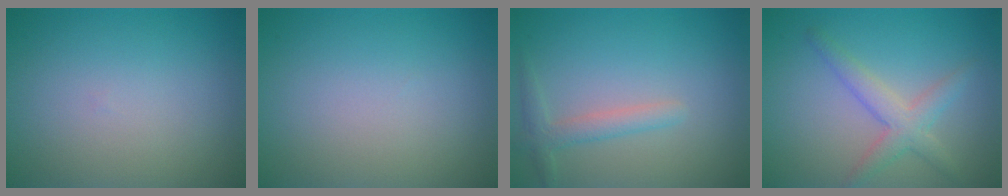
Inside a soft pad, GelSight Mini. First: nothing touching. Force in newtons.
{"total": 0.0}
{"total": 2.0, "press": 2.0, "slide": 0.1}
{"total": 3.0, "press": 3.0, "slide": 0.1}